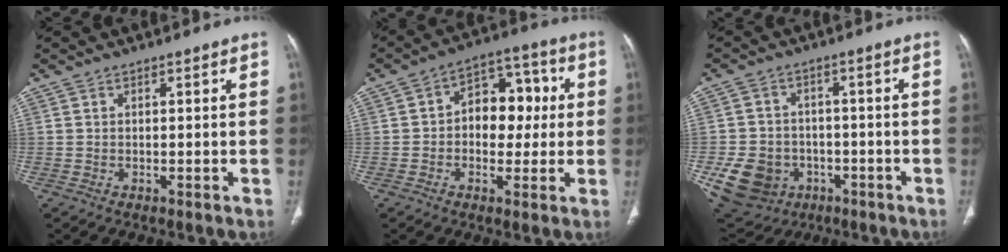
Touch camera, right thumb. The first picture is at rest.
{"total": 11.7, "force": [0.7, 8.1, 8.4], "torque": [-0.078, 0.031, 0.003]}
{"total": 13.1, "force": [-4.3, 11.0, 5.5], "torque": [-0.105, 0.020, -0.052]}